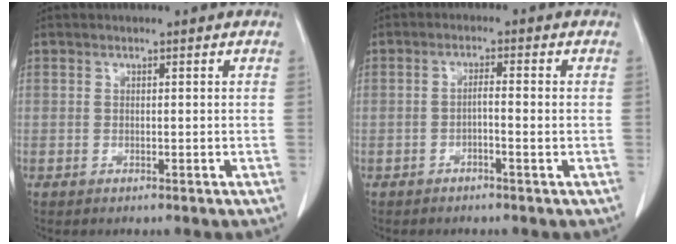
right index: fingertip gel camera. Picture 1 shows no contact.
{"total": 2.4, "force": [-0.7, 0.0, 2.3], "torque": [-0.042, 0.007, -0.012]}